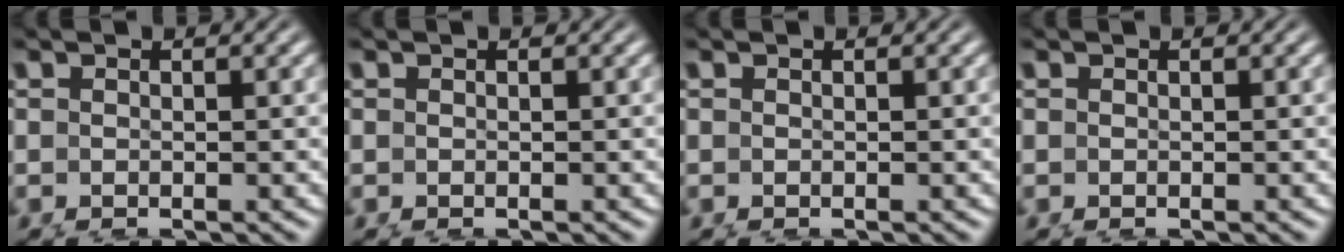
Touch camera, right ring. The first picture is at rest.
{"total": 0.0}
{"total": 0.0}
{"total": 0.0}